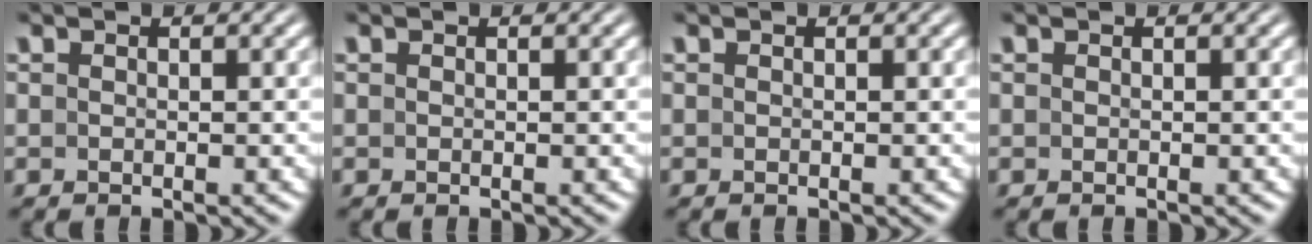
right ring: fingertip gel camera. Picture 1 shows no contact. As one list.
[{"total": 0.0}, {"total": 0.0}, {"total": 0.0}]